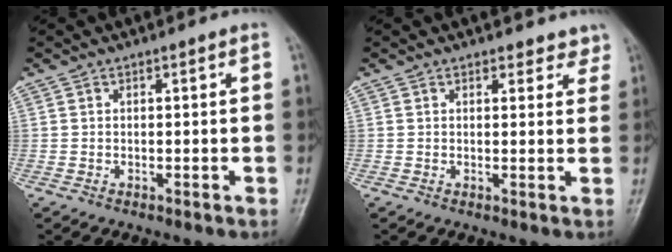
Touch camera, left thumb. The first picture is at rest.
{"total": 3.2, "force": [2.6, 1.7, 0.3], "torque": [0.029, -0.013, 0.018]}